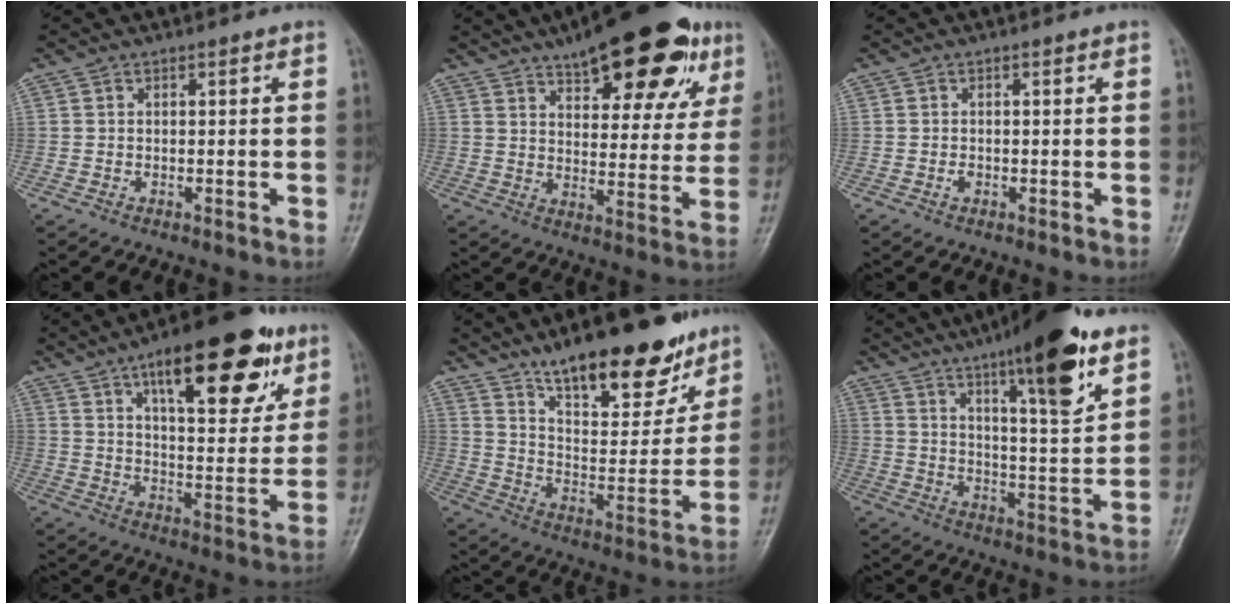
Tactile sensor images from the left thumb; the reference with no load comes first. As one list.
[{"total": 23.0, "force": [13.2, 9.1, 16.6], "torque": [-0.195, -0.018, 0.186]}, {"total": 0.9, "force": [-0.2, 0.7, 0.6], "torque": [-0.007, 0.000, -0.006]}, {"total": 23.0, "force": [12.1, 8.9, 17.4], "torque": [-0.214, -0.032, 0.181]}, {"total": 21.4, "force": [15.0, 7.6, 13.2], "torque": [-0.150, -0.079, 0.239]}, {"total": 18.5, "force": [11.1, 3.8, 14.2], "torque": [-0.193, -0.056, 0.173]}]